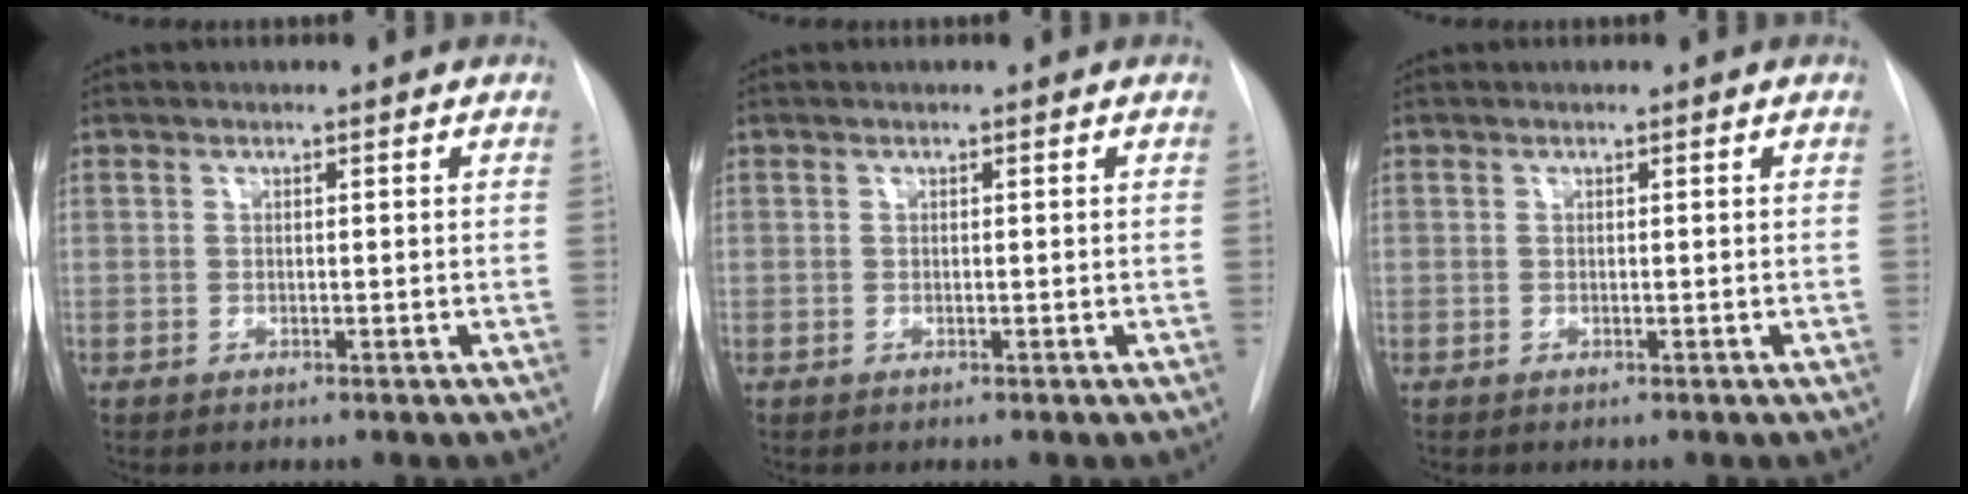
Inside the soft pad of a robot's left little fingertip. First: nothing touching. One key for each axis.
{"total": 0.0}
{"total": 0.0}